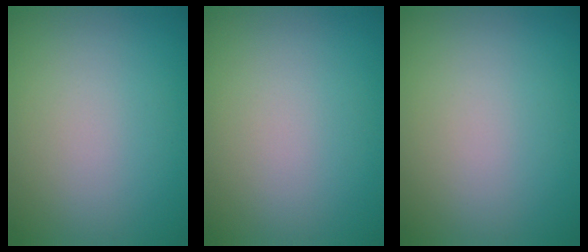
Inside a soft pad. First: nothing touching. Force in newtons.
{"total": 0.0}
{"total": 0.0}